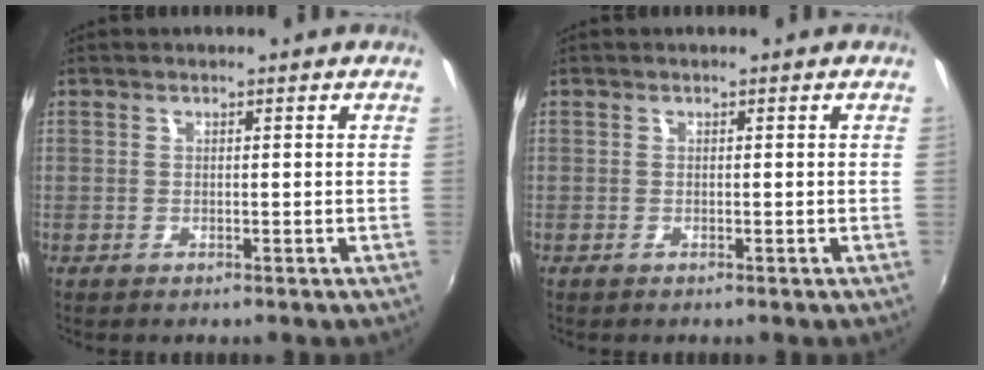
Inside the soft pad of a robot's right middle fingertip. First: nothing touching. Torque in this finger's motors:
{"motor_torque": [0.12, 0.01, 0.03, 0.01]}